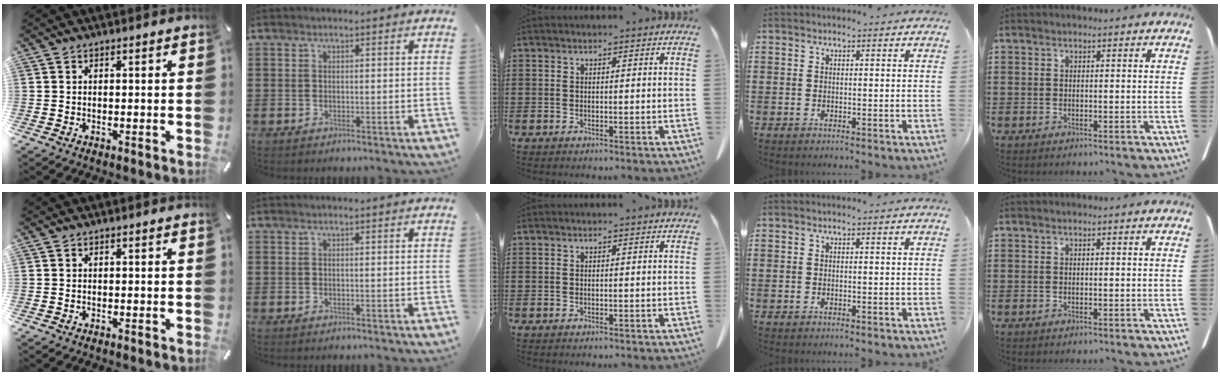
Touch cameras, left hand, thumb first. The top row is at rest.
{}